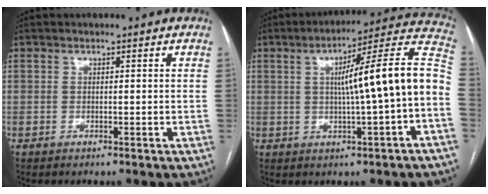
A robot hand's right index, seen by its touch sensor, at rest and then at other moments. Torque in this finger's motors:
{"motor_torque": [1.33, -0.21, 0.64, 0.18]}